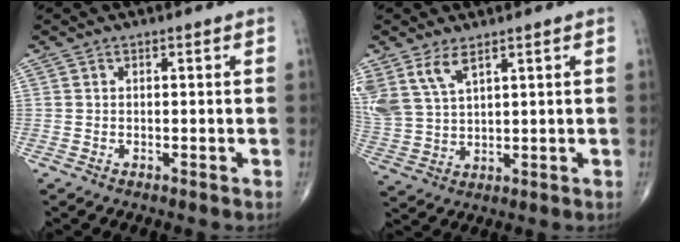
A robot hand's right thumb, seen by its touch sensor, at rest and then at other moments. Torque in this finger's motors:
{"motor_torque": [0.10, 0.20, 0.85, 0.64, 0.08]}